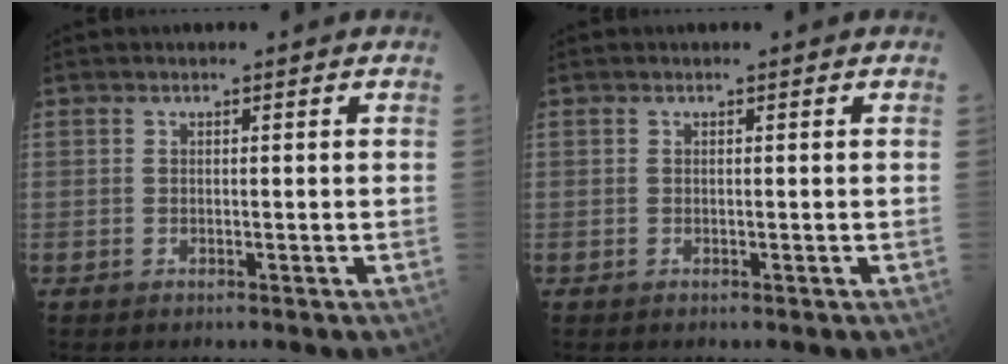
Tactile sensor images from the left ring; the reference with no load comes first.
{"total": 0.0}